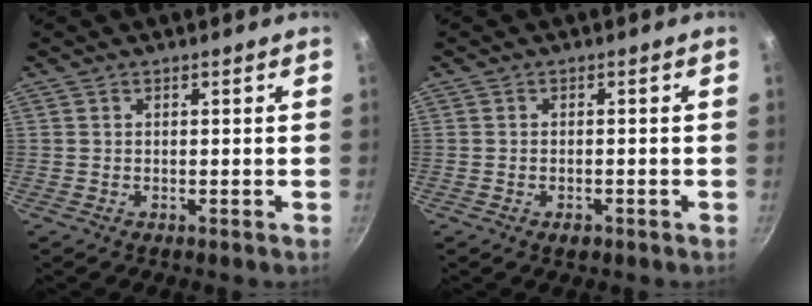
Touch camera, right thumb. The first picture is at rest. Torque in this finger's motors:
{"motor_torque": [-0.18, 0.02, 0.08, 0.20, -0.02]}